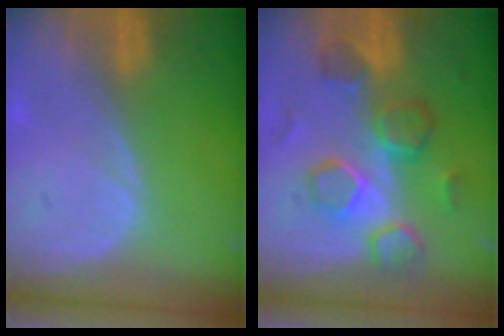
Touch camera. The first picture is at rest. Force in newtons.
{"total": 8.7, "press": 8.4, "slide": 2.3}